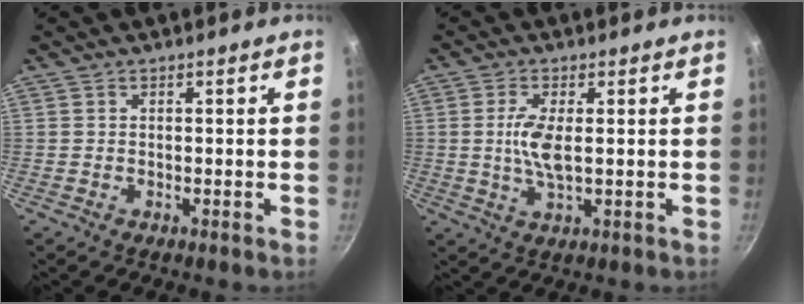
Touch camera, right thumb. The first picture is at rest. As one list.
[{"total": 5.8, "force": [0.5, 1.9, 5.4], "torque": [-0.120, -0.002, 0.010]}]